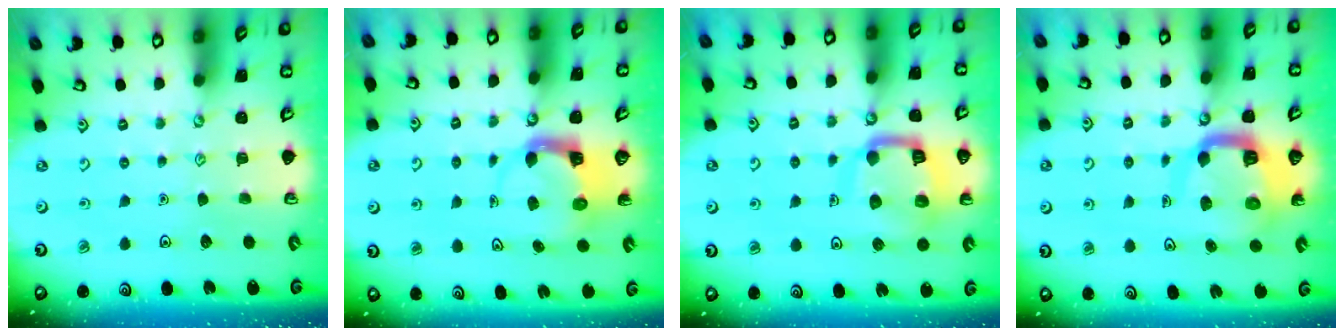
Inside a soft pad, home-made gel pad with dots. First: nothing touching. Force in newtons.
{"total": 3.9, "press": 3.8, "slide": 0.5}
{"total": 13.2, "press": 13.1, "slide": 1.4}
{"total": 10.2, "press": 10.1, "slide": 1.4}